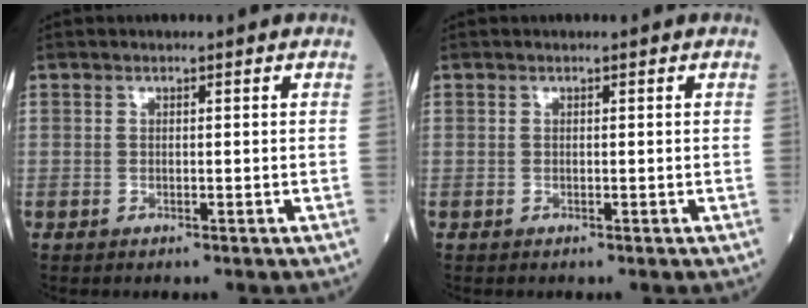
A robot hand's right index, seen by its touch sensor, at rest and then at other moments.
{"total": 0.0}